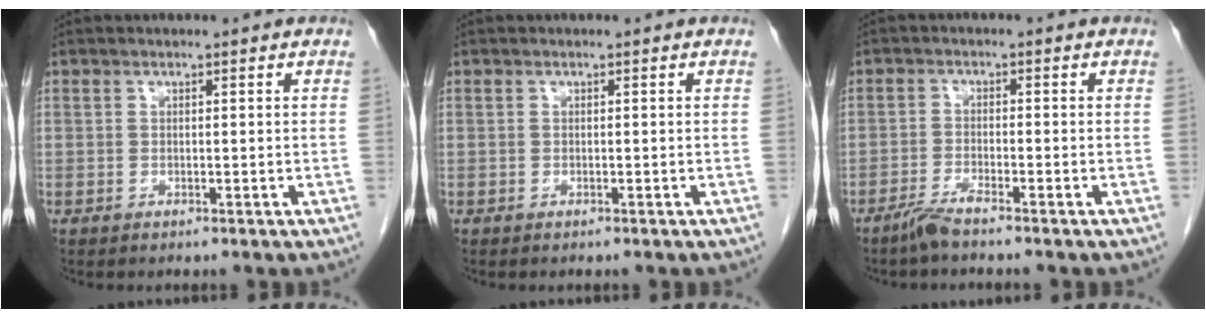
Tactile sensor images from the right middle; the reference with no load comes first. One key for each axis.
{"total": 0.0}
{"total": 2.9, "fx": -2.5, "fy": -0.2, "fz": 1.5, "tx": -0.038, "ty": -0.006, "tz": -0.052}